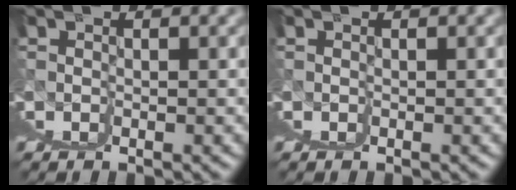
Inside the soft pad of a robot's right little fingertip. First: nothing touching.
{"total": 0.0}